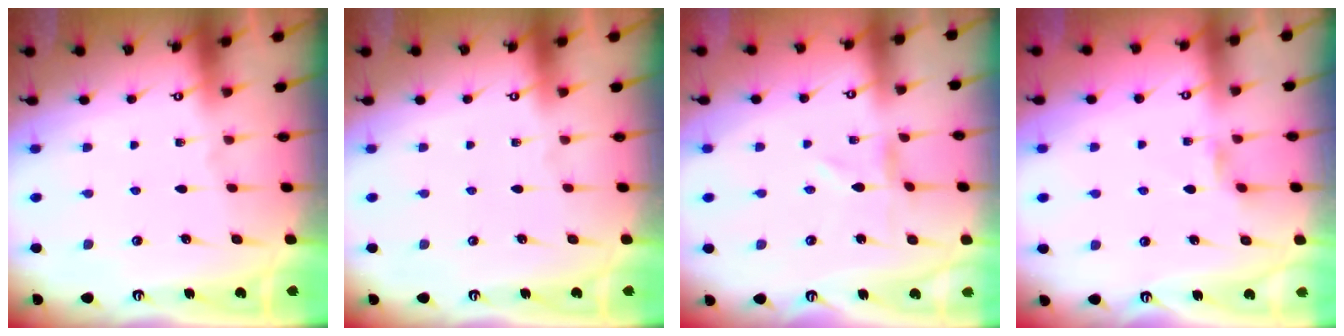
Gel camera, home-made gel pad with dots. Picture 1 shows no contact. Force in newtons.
{"total": 0.0}
{"total": 0.9, "press": 0.9, "slide": 0.1}
{"total": 1.7, "press": 1.7, "slide": 0.4}